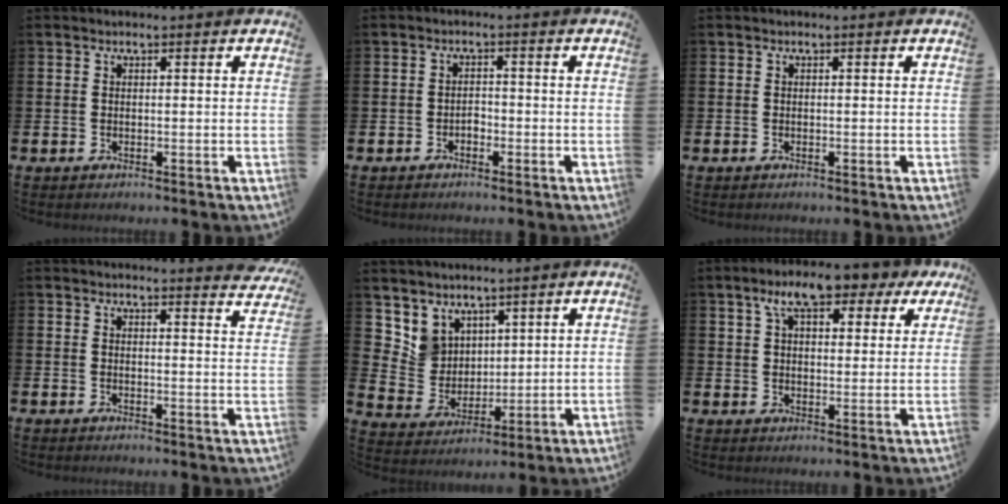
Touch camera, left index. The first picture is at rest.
{"total": 1.3, "force": [-0.9, 0.9, 0.5], "torque": [-0.011, 0.001, -0.018]}
{"total": 0.0}
{"total": 2.5, "force": [2.5, -0.2, 0.0], "torque": [0.012, -0.022, 0.042]}
{"total": 5.4, "force": [3.4, 4.1, 0.3], "torque": [-0.040, -0.011, 0.069]}
{"total": 8.1, "force": [6.2, 3.4, 4.0], "torque": [-0.072, -0.016, 0.106]}